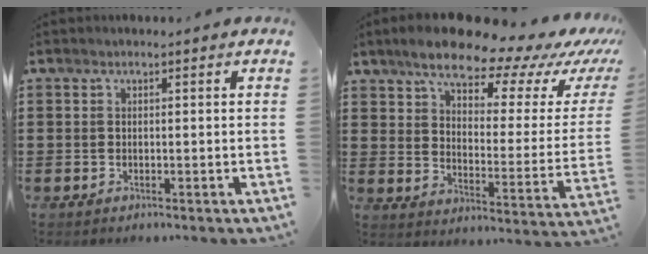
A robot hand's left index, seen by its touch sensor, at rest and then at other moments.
{"total": 12.2, "force": [10.2, 3.5, 5.8], "torque": [-0.112, -0.066, 0.167]}